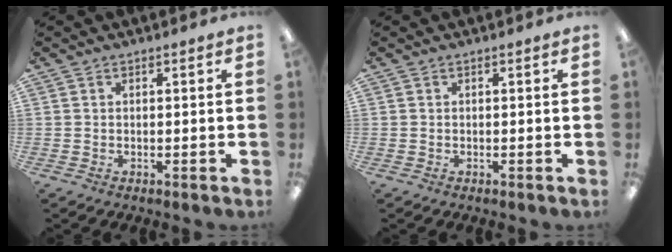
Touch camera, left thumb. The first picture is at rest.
{"total": 0.0}